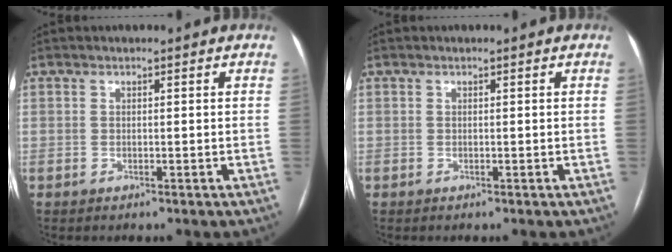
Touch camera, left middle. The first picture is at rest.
{"total": 0.0}